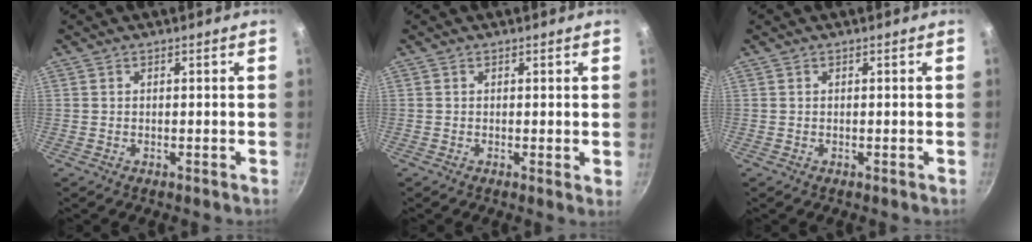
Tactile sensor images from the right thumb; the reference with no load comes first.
{"total": 0.9, "force": [0.3, 0.4, 0.8], "torque": [-0.012, -0.004, 0.001]}
{"total": 0.0}